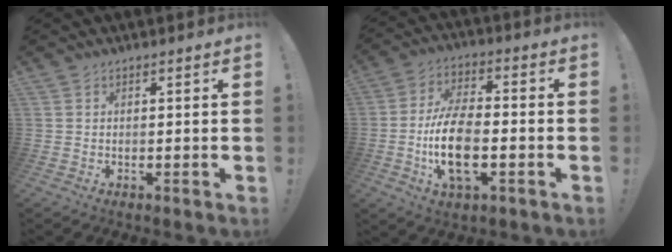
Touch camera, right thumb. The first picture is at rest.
{"total": 15.5, "force": [-3.9, 7.6, 12.9], "torque": [-0.257, 0.005, -0.068]}